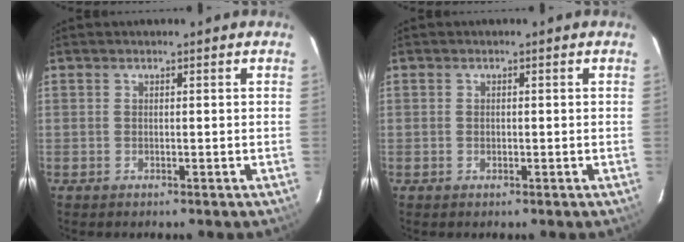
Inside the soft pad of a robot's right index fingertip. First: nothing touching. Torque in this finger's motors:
{"motor_torque": [-0.10, 0.01, -0.03, -0.01]}